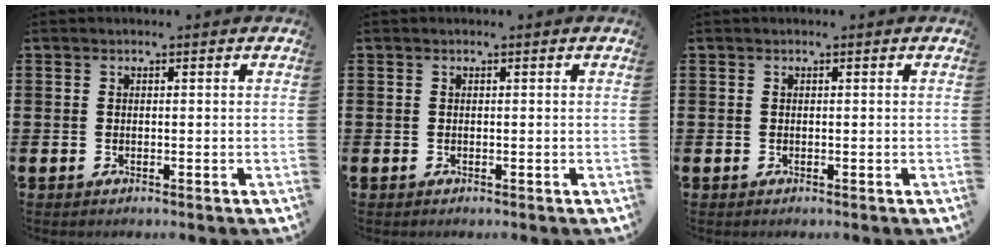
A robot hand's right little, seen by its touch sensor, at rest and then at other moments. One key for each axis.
{"total": 0.0}
{"total": 0.0}